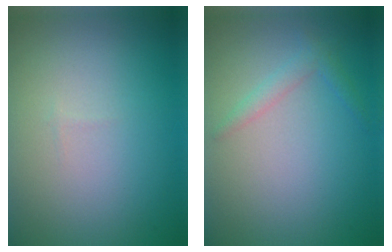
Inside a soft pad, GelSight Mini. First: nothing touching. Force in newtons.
{"total": 1.4, "press": 1.4, "slide": 0.1}